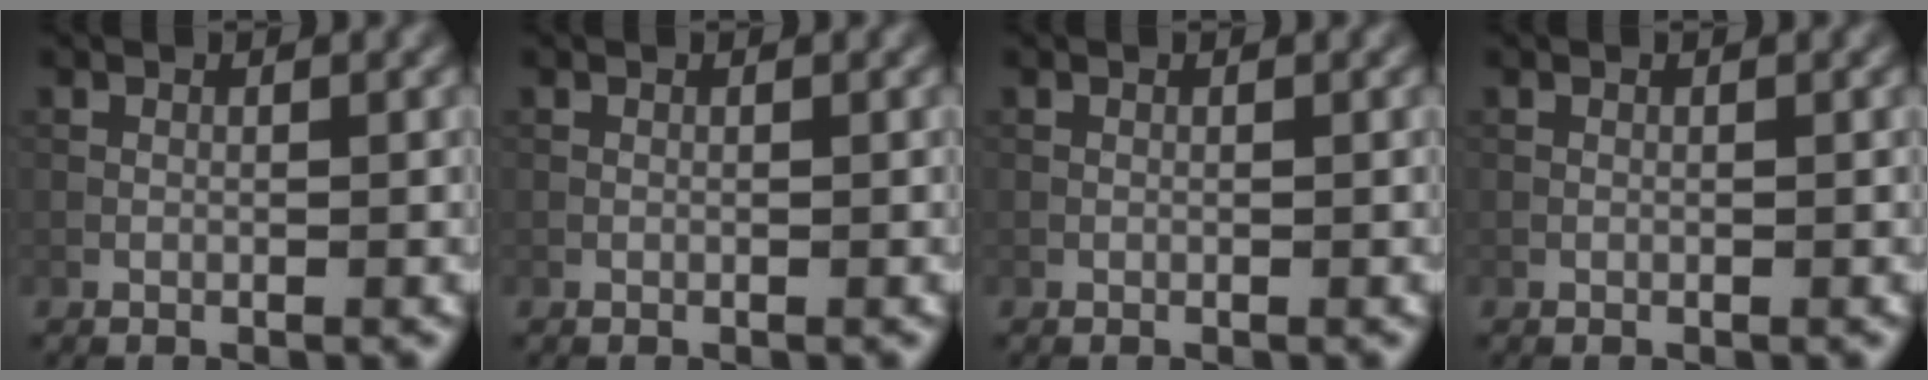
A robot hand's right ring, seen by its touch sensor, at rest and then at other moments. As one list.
[{"total": 0.0}, {"total": 0.0}, {"total": 0.0}]